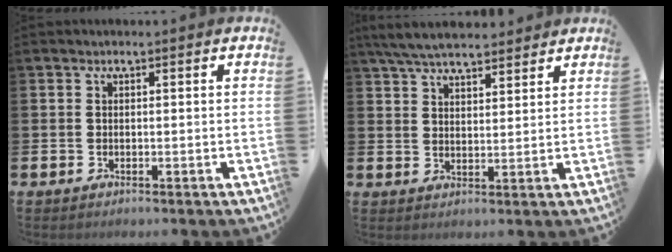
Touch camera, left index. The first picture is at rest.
{"total": 5.9, "force": [5.6, 1.2, 1.5], "torque": [-0.052, -0.016, 0.104]}